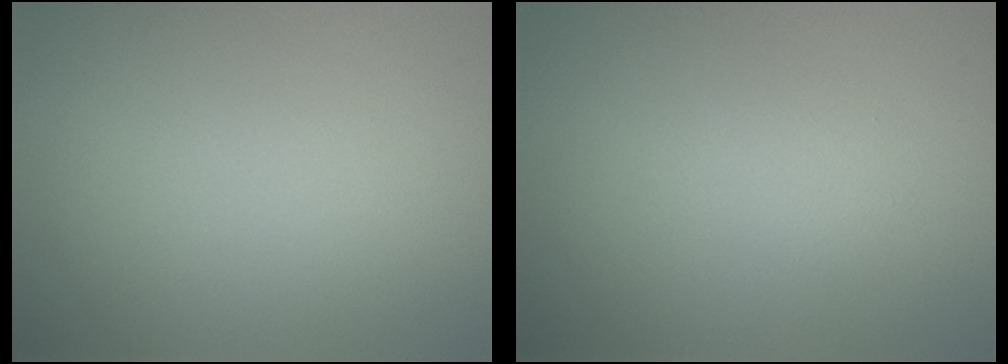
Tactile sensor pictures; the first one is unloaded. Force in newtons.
{"total": 1.3, "press": 1.3, "slide": 0.0}